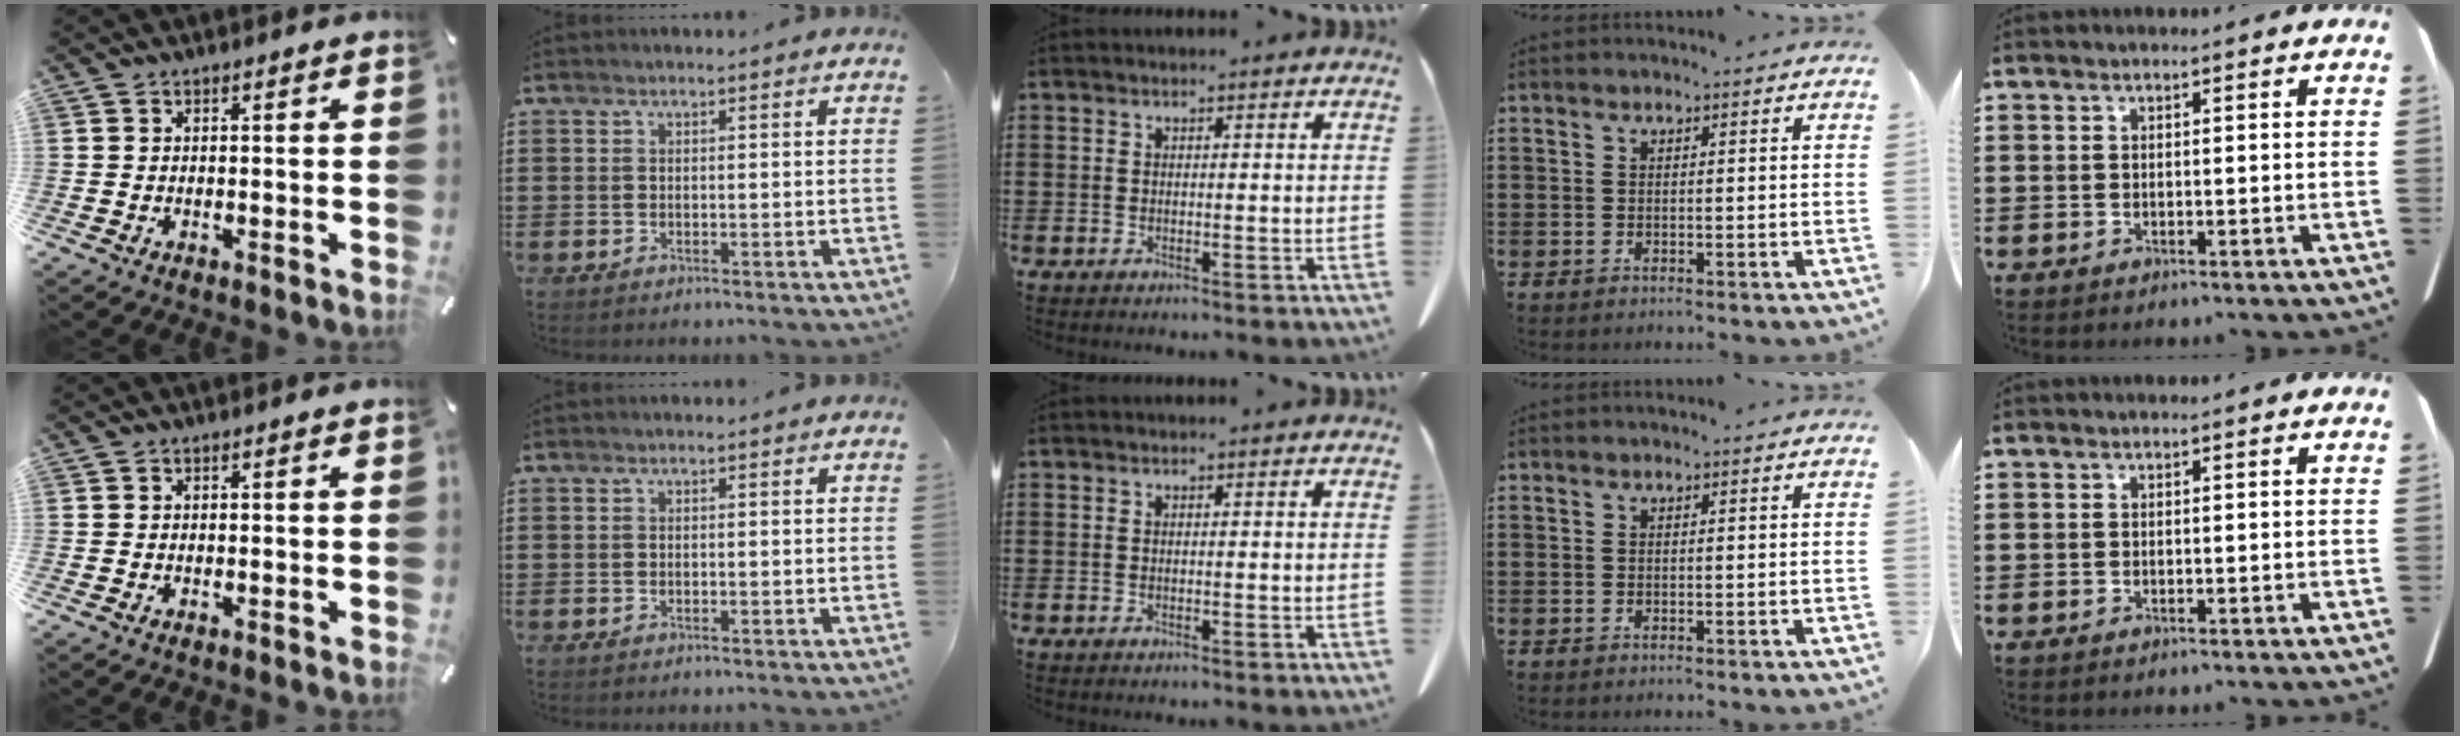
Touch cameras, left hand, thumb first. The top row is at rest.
{}